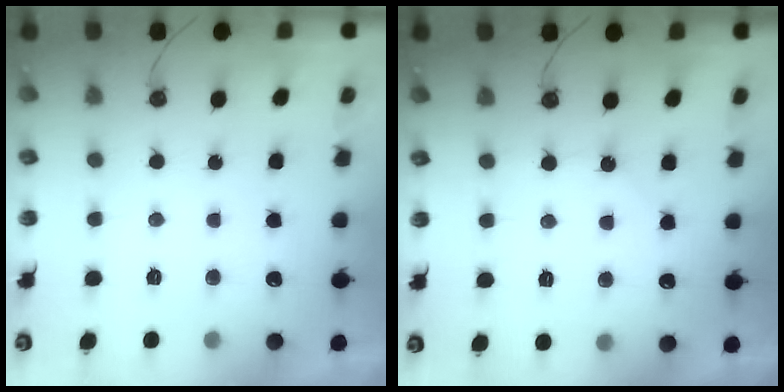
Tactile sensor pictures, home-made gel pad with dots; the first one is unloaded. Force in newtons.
{"total": 4.8, "press": 4.7, "slide": 0.8}